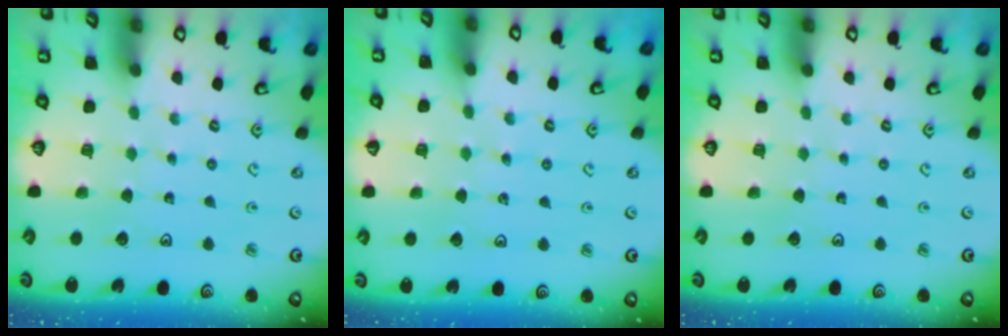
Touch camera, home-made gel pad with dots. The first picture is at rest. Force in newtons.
{"total": 2.7, "press": 2.7, "slide": 0.2}
{"total": 0.0}